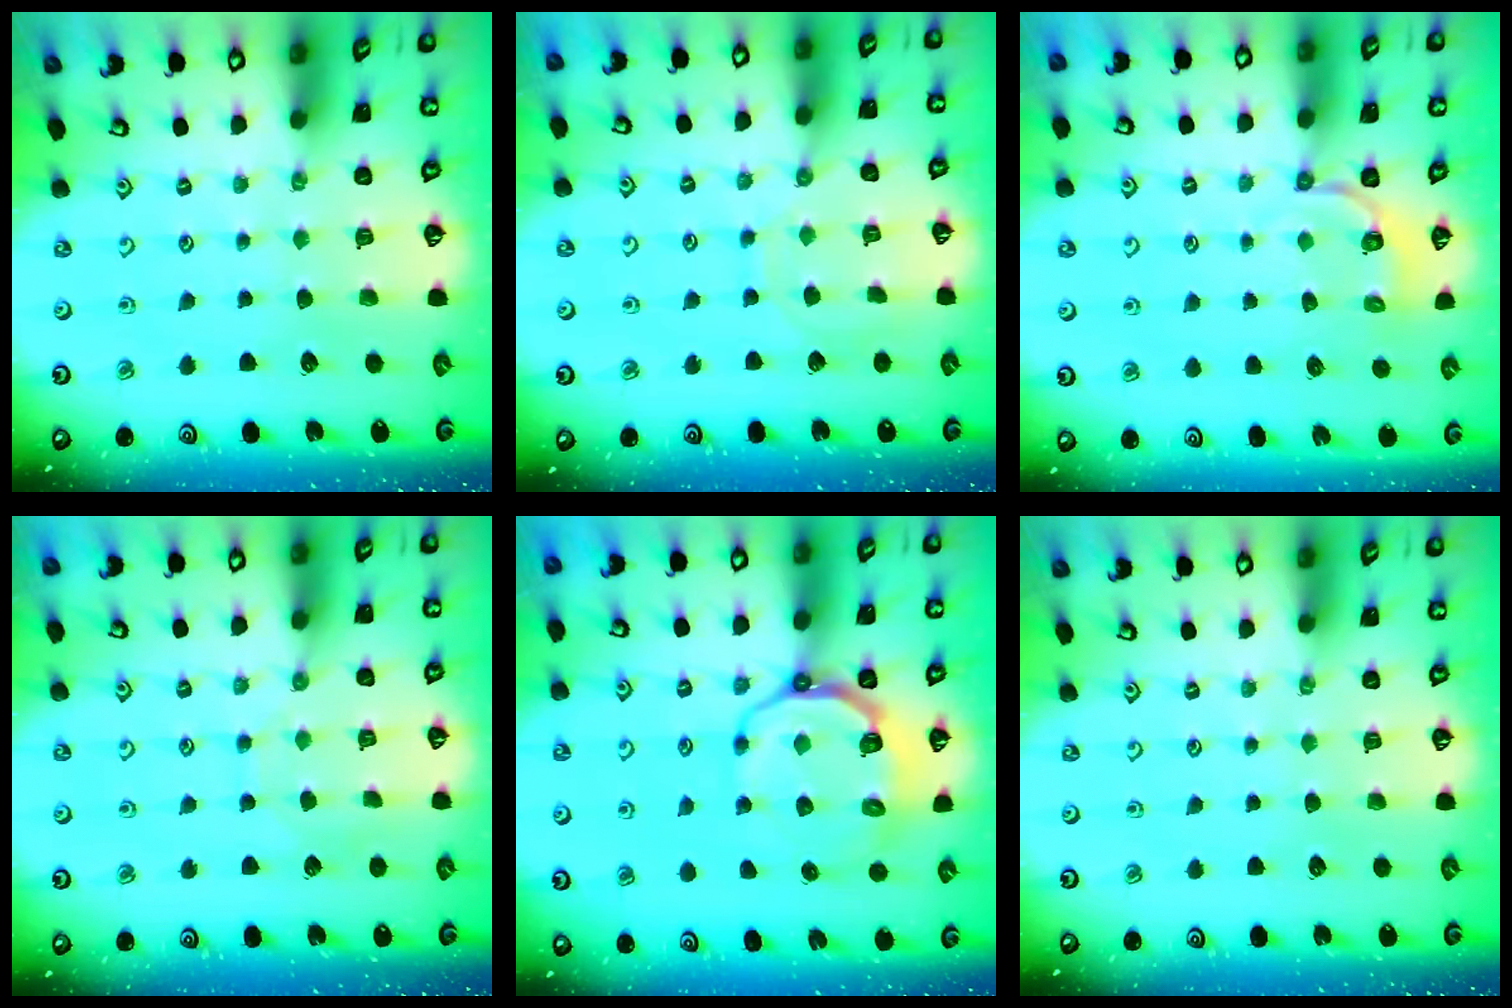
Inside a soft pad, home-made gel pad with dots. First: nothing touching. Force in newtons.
{"total": 8.2, "press": 8.2, "slide": 0.7}
{"total": 3.8, "press": 2.8, "slide": 2.5}
{"total": 4.7, "press": 4.7, "slide": 0.4}
{"total": 9.6, "press": 9.1, "slide": 3.1}
{"total": 0.0}